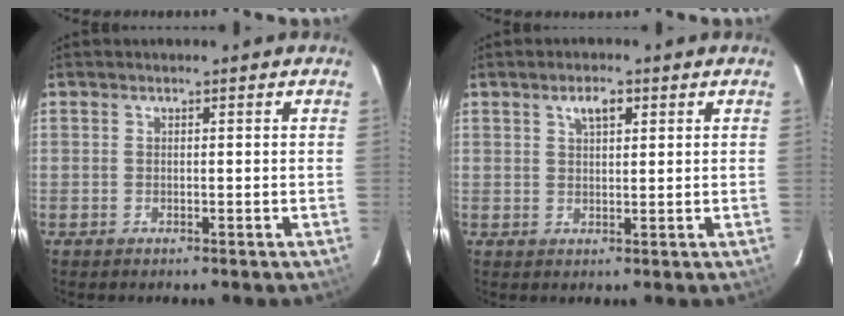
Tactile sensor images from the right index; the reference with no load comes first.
{"total": 3.2, "force": [1.6, 1.4, 2.4], "torque": [-0.041, 0.009, 0.028]}